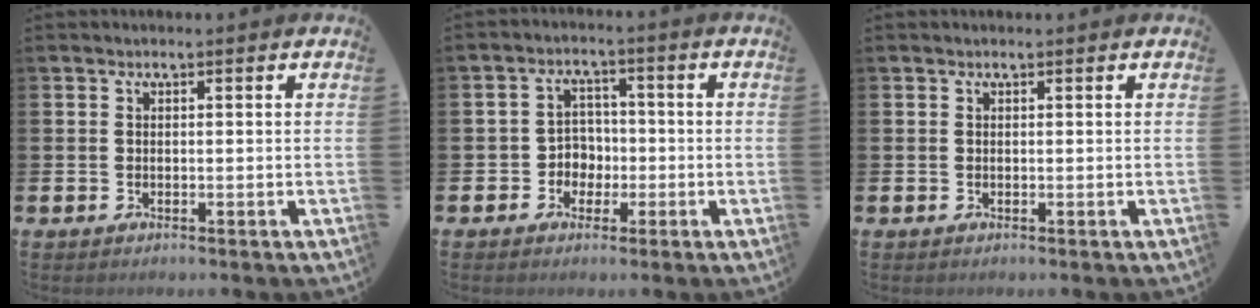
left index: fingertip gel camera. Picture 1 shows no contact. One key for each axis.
{"total": 3.5, "fx": -1.0, "fy": 3.3, "fz": 0.9, "tx": -0.025, "ty": 0.003, "tz": -0.026}
{"total": 0.0}